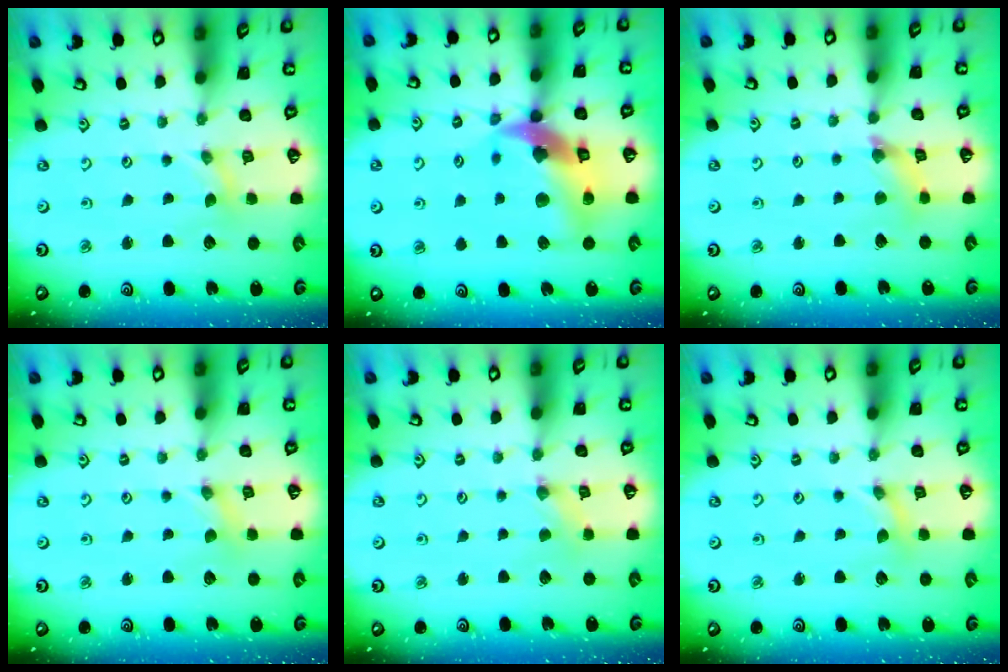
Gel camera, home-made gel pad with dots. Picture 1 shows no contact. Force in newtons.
{"total": 15.5, "press": 15.3, "slide": 2.1}
{"total": 3.9, "press": 3.9, "slide": 0.4}
{"total": 0.0}
{"total": 1.2, "press": 1.2, "slide": 0.2}
{"total": 0.0}